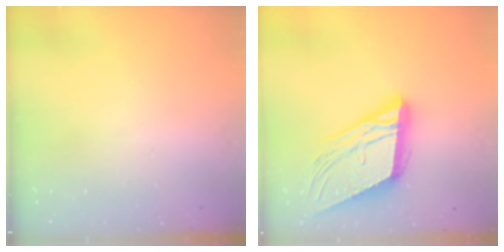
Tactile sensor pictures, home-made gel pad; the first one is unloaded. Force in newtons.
{"total": 18.1, "press": 17.7, "slide": 3.6}